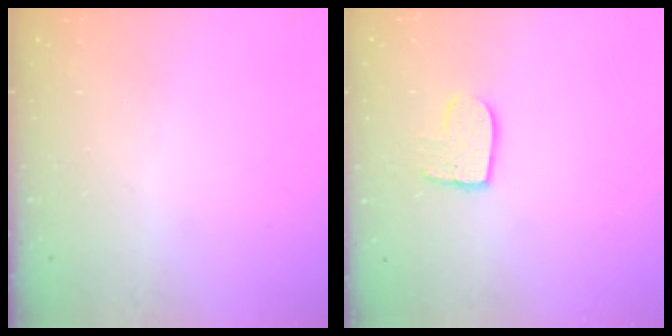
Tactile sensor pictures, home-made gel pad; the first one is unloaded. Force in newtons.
{"total": 8.1, "press": 8.0, "slide": 0.6}